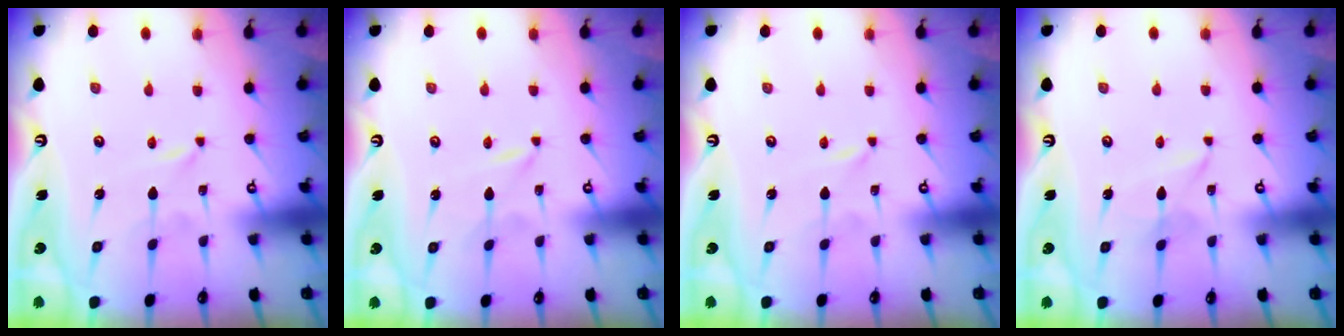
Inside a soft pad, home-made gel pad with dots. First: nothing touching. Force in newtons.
{"total": 0.0}
{"total": 0.0}
{"total": 2.3, "press": 2.3, "slide": 0.3}